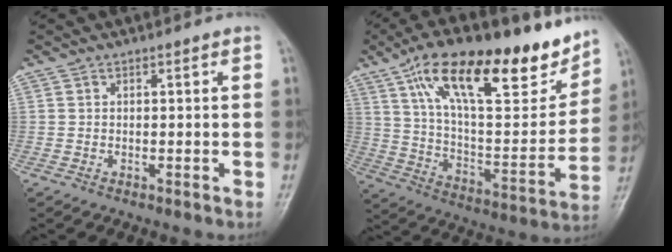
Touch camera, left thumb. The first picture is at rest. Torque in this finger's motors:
{"motor_torque": [3.49, 1.52, 1.68, -1.10, 0.38]}